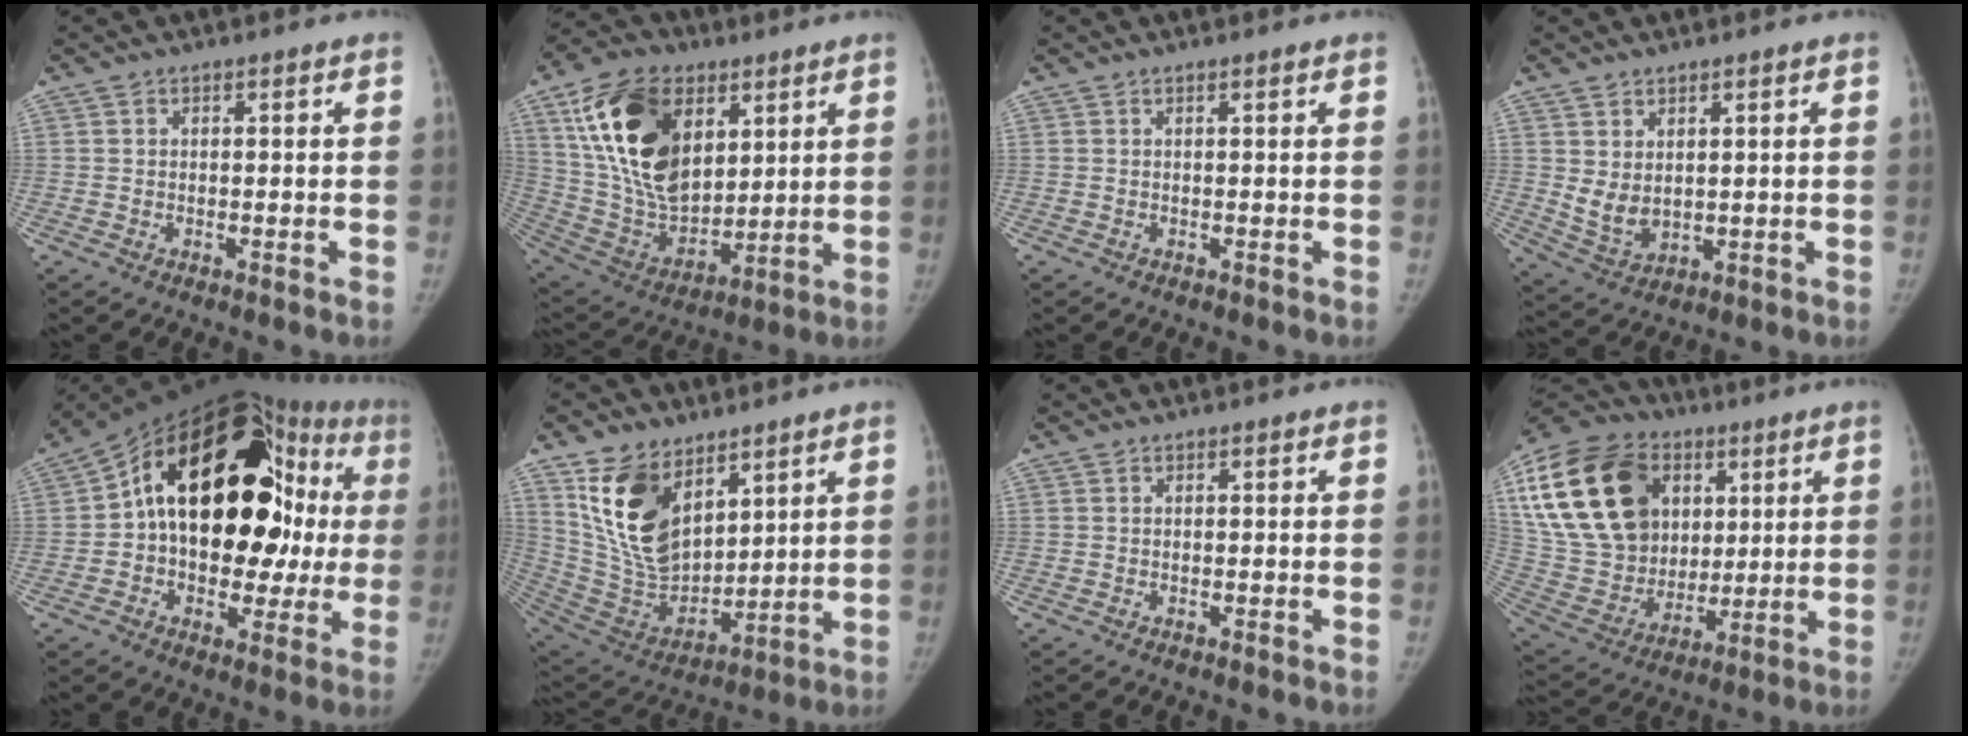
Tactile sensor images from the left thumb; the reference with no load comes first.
{"total": 22.7, "force": [8.5, 14.0, 15.8], "torque": [-0.267, -0.035, 0.161]}
{"total": 0.0}
{"total": 5.7, "force": [1.3, 3.8, 4.0], "torque": [-0.062, -0.012, 0.044]}
{"total": 30.4, "force": [2.9, 17.7, 24.6], "torque": [-0.330, 0.062, 0.048]}
{"total": 18.2, "force": [9.2, 10.8, 11.4], "torque": [-0.173, -0.052, 0.196]}
{"total": 0.0}
{"total": 28.3, "force": [9.0, 20.6, 17.3], "torque": [-0.337, 0.011, 0.168]}